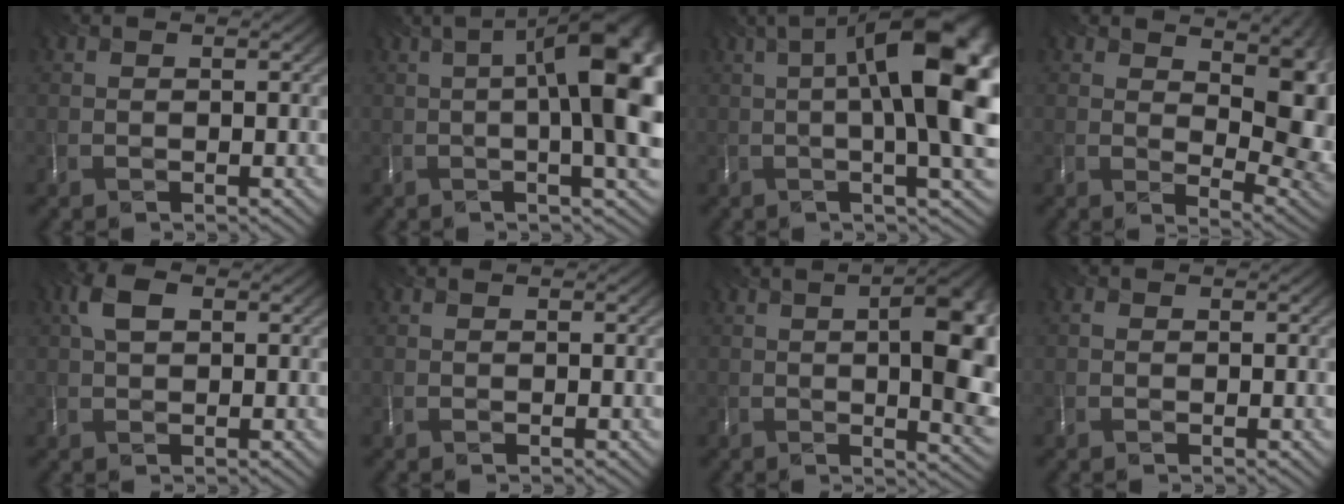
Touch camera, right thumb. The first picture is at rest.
{"total": 14.5, "force": [1.3, 4.4, 13.7], "torque": [-0.161, 0.008, 0.023]}
{"total": 16.0, "force": [1.8, 4.7, 15.1], "torque": [-0.201, 0.015, 0.037]}
{"total": 12.6, "force": [4.6, 6.1, 10.0], "torque": [-0.114, 0.003, 0.072]}
{"total": 2.9, "force": [1.0, 1.9, 1.9], "torque": [-0.050, -0.001, 0.019]}
{"total": 0.0}
{"total": 12.6, "force": [0.9, 4.7, 11.7], "torque": [-0.127, -0.001, 0.008]}
{"total": 0.5, "force": [-0.2, 0.0, -0.5], "torque": [0.004, -0.006, -0.004]}